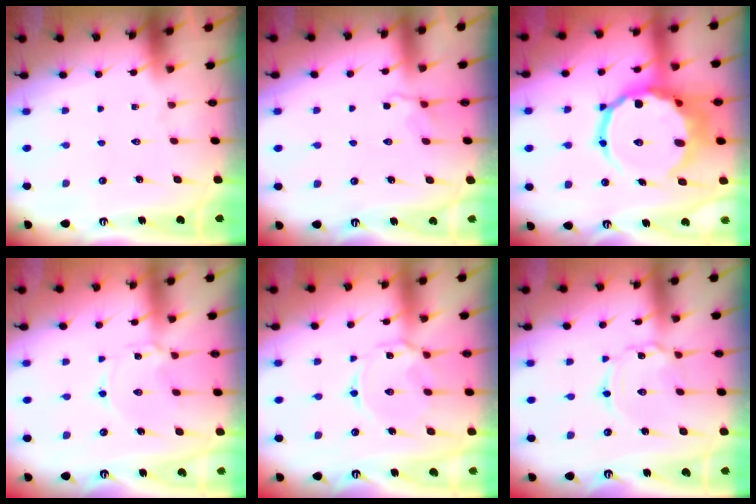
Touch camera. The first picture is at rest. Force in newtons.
{"total": 2.2, "press": 1.5, "slide": 1.6}
{"total": 18.5, "press": 18.1, "slide": 3.7}
{"total": 1.5, "press": 1.5, "slide": 0.3}
{"total": 5.7, "press": 5.6, "slide": 0.5}
{"total": 2.7, "press": 2.7, "slide": 0.3}